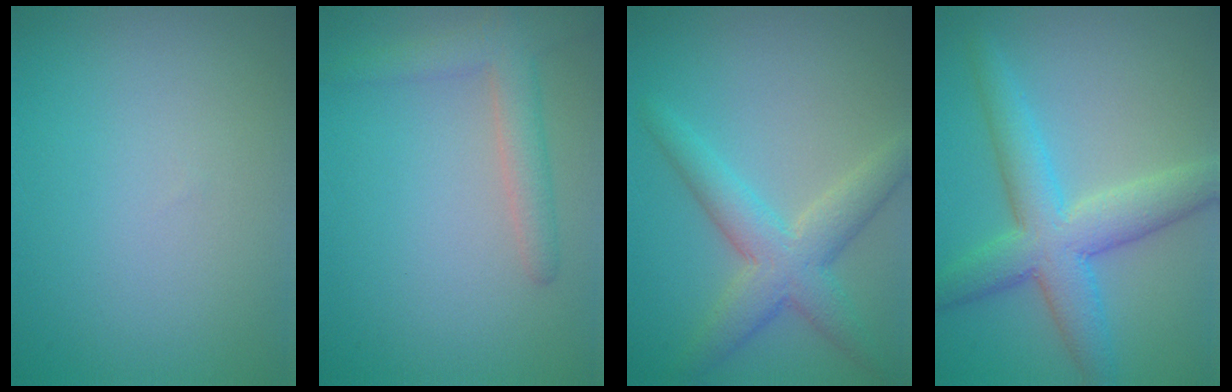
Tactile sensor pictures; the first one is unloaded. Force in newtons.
{"total": 3.0, "press": 3.0, "slide": 0.1}
{"total": 5.0, "press": 5.0, "slide": 0.2}
{"total": 6.4, "press": 6.4, "slide": 0.2}